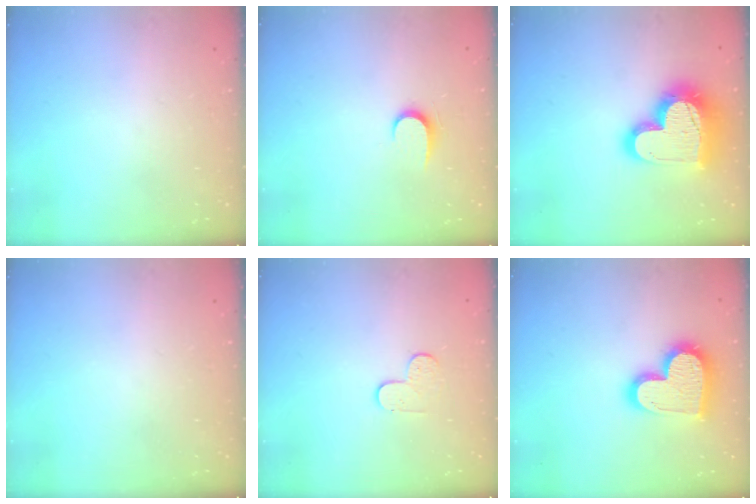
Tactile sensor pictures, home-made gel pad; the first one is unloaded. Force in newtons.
{"total": 6.1, "press": 6.1, "slide": 0.6}
{"total": 21.1, "press": 21.0, "slide": 1.7}
{"total": 0.0}
{"total": 5.4, "press": 5.3, "slide": 0.6}
{"total": 18.7, "press": 18.7, "slide": 1.6}